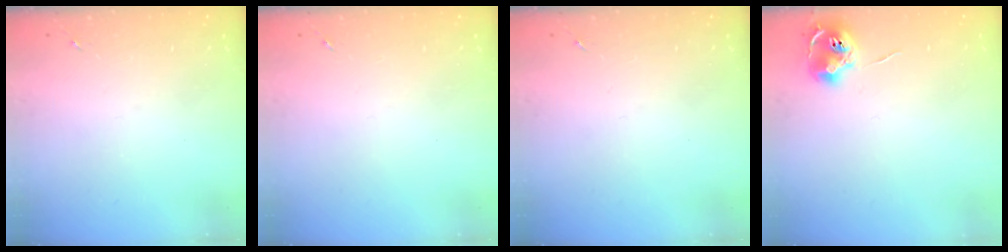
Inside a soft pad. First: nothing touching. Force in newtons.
{"total": 0.0}
{"total": 0.0}
{"total": 8.7, "press": 8.7, "slide": 0.4}